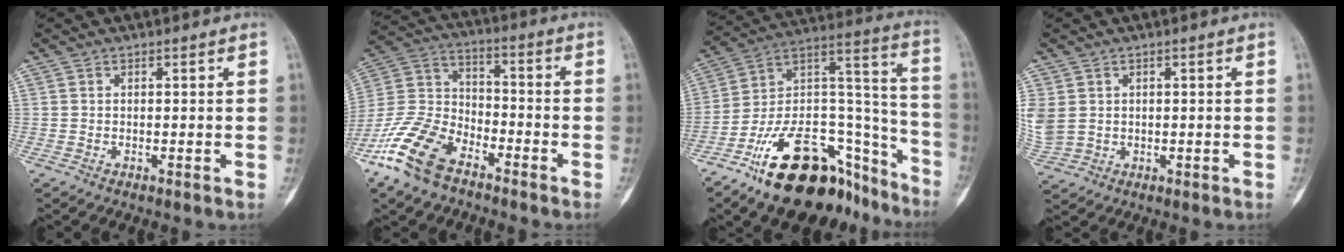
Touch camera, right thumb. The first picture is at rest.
{"total": 15.2, "force": [-9.9, 7.9, 8.4], "torque": [-0.173, 0.048, -0.201]}
{"total": 28.2, "force": [-18.2, 13.6, 16.8], "torque": [-0.212, 0.122, -0.295]}
{"total": 7.5, "force": [1.0, 6.2, 4.1], "torque": [-0.112, 0.002, 0.036]}